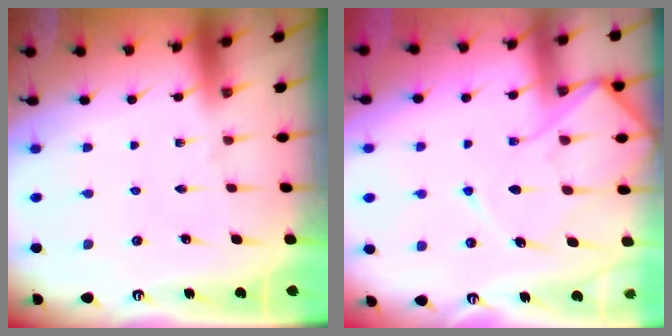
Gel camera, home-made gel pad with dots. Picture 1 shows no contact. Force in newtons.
{"total": 11.4, "press": 11.4, "slide": 1.3}